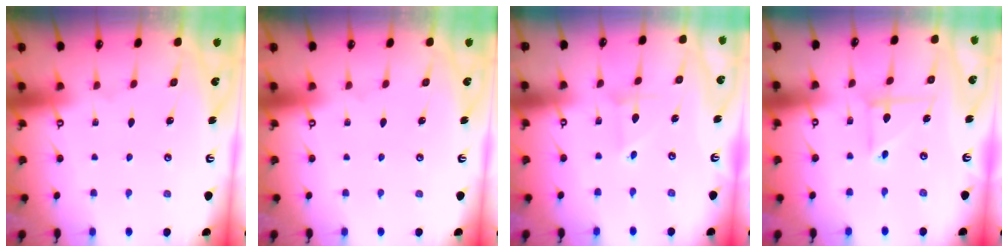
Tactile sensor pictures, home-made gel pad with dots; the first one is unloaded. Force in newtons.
{"total": 0.0}
{"total": 2.1, "press": 2.1, "slide": 0.2}
{"total": 4.8, "press": 4.7, "slide": 0.5}